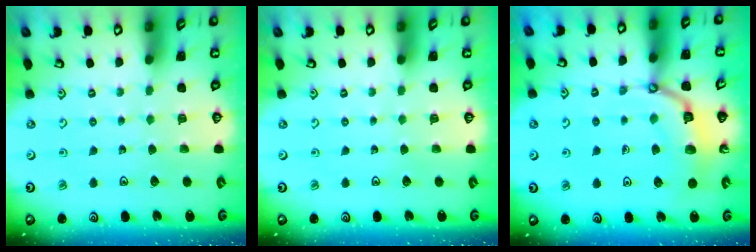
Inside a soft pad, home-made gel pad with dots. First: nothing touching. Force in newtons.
{"total": 0.0}
{"total": 8.0, "press": 8.0, "slide": 0.3}